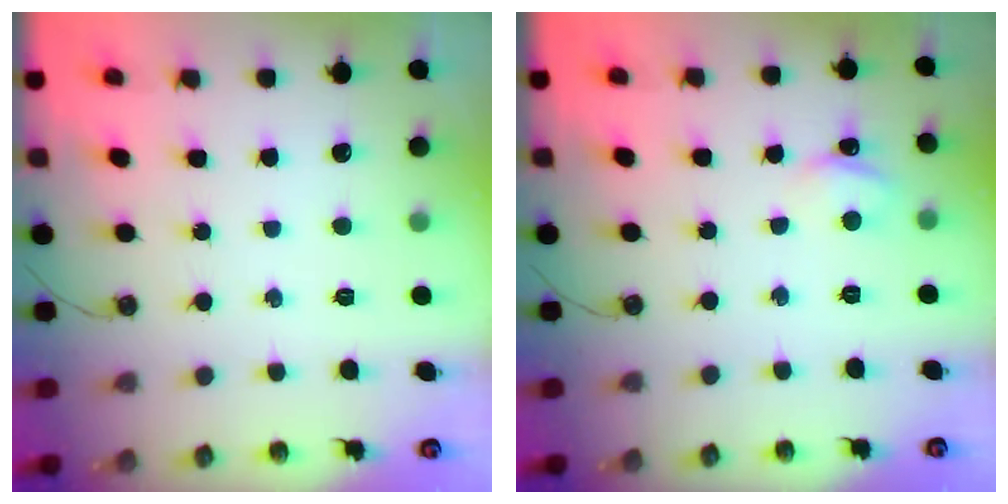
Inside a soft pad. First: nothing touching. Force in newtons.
{"total": 2.5, "press": 2.5, "slide": 0.4}